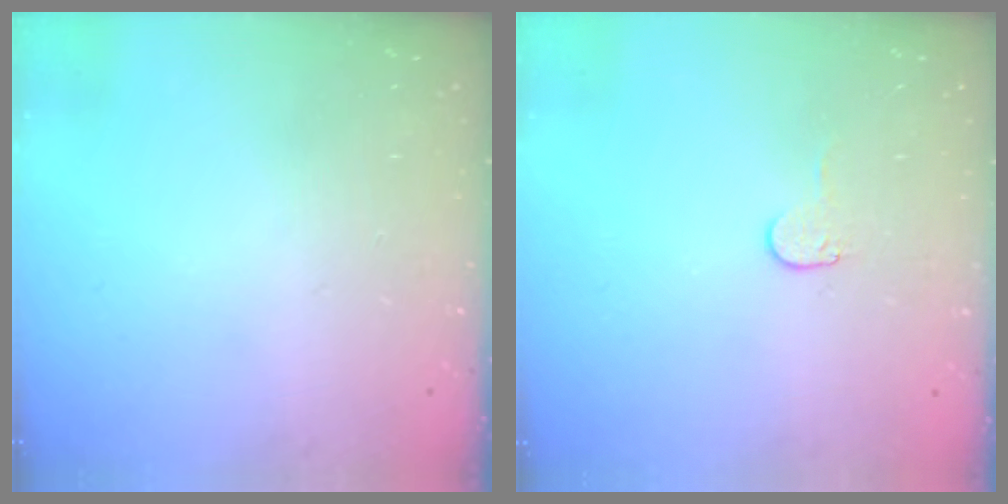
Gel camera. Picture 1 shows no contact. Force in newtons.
{"total": 4.5, "press": 4.5, "slide": 0.5}